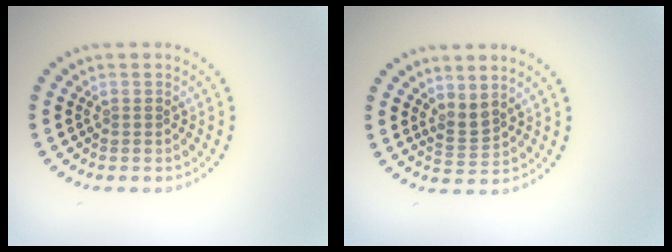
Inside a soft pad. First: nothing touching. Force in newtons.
{"total": 1.7, "press": 1.3, "slide": 1.1}